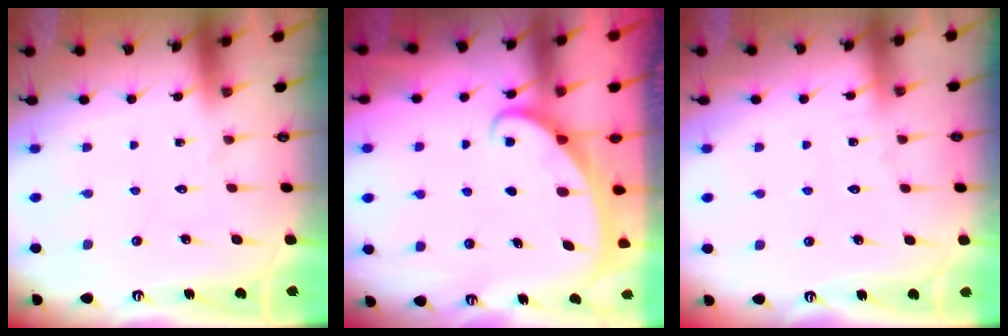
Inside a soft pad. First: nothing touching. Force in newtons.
{"total": 2.1, "press": 2.1, "slide": 0.1}
{"total": 3.0, "press": 2.9, "slide": 0.3}